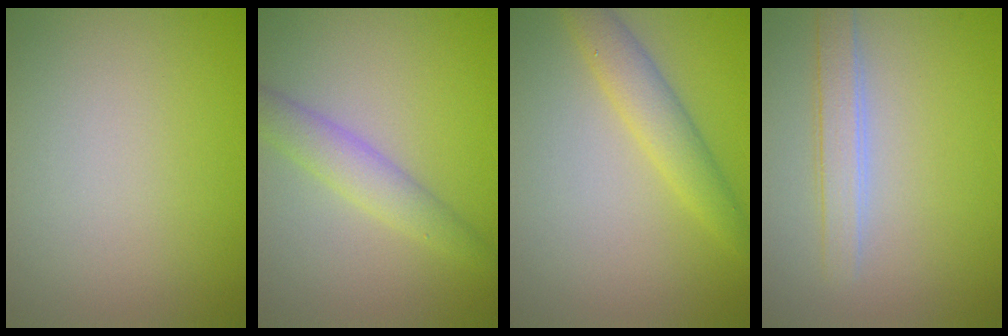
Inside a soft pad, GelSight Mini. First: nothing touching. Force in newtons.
{"total": 2.9, "press": 2.9, "slide": 0.1}
{"total": 2.9, "press": 2.9, "slide": 0.0}
{"total": 2.4, "press": 2.4, "slide": 0.2}